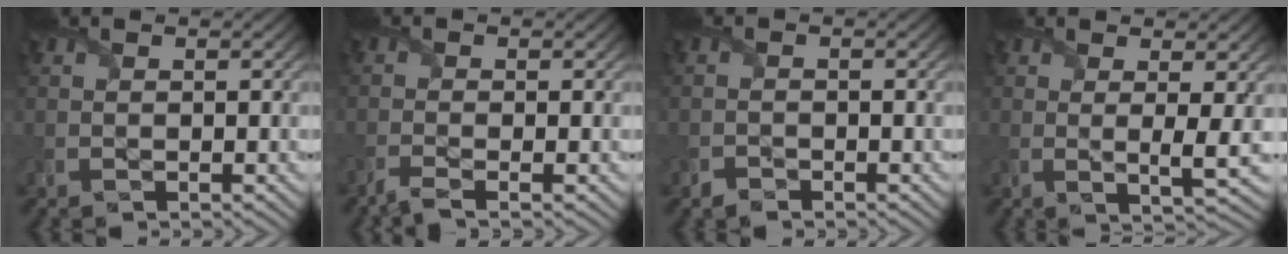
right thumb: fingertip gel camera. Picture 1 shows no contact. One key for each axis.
{"total": 2.1, "fx": -1.5, "fy": 0.3, "fz": 1.4, "tx": -0.025, "ty": -0.001, "tz": -0.042}
{"total": 1.2, "fx": -1.1, "fy": 0.6, "fz": 0.0, "tx": 0.000, "ty": -0.001, "tz": -0.023}
{"total": 4.1, "fx": 0.9, "fy": 0.6, "fz": 4.0, "tx": -0.079, "ty": -0.005, "tz": 0.017}